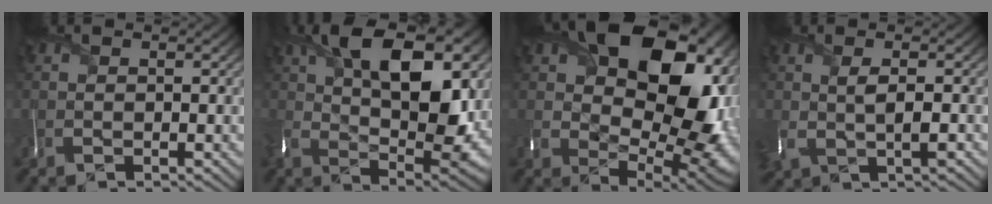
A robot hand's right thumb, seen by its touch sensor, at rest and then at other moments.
{"total": 16.8, "force": [5.9, 9.0, 12.9], "torque": [-0.215, 0.004, 0.103]}
{"total": 19.3, "force": [5.8, 12.5, 13.5], "torque": [-0.208, -0.007, 0.111]}
{"total": 3.3, "force": [0.4, 1.8, 2.8], "torque": [-0.069, -0.003, 0.007]}